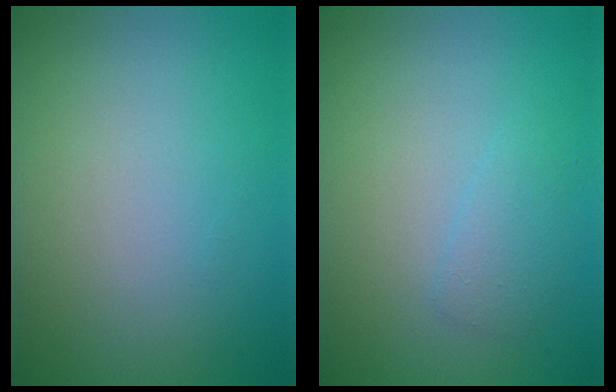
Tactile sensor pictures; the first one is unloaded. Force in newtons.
{"total": 1.4, "press": 1.4, "slide": 0.1}